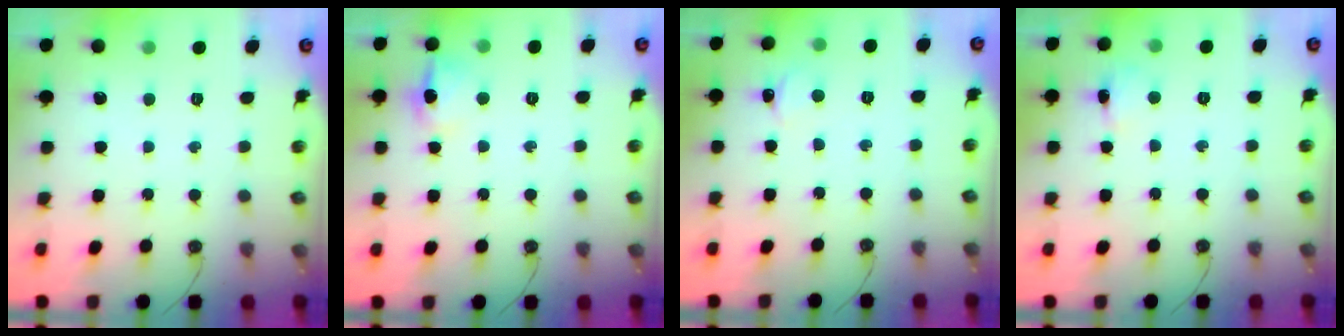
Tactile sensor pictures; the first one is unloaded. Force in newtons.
{"total": 10.5, "press": 10.5, "slide": 1.0}
{"total": 2.4, "press": 2.4, "slide": 0.3}
{"total": 3.3, "press": 3.3, "slide": 0.6}